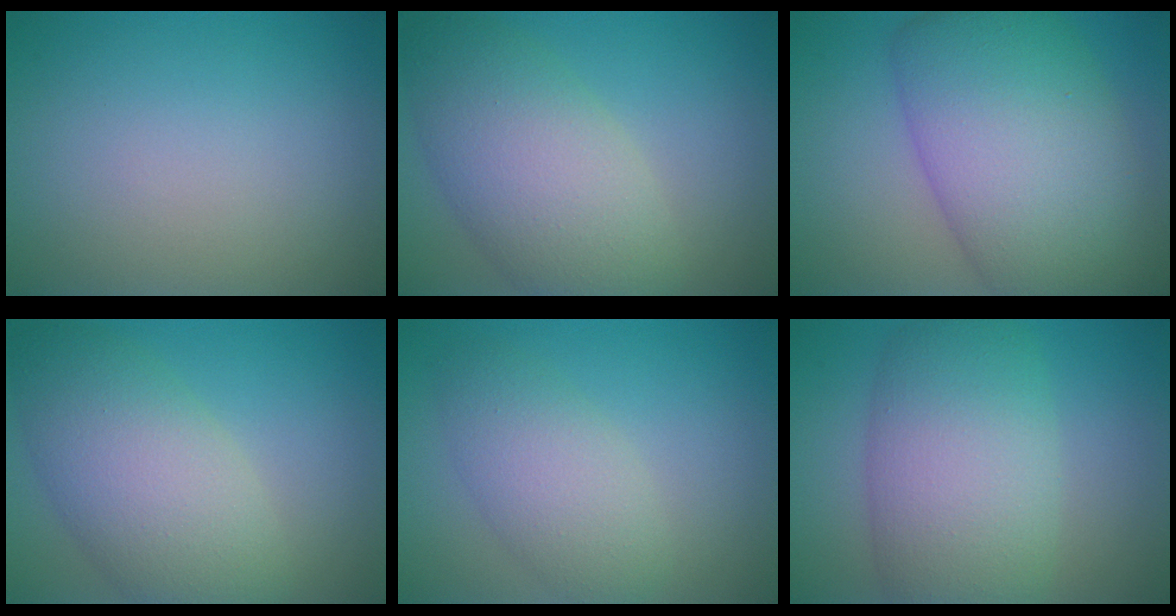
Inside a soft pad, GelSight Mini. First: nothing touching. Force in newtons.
{"total": 7.9, "press": 7.8, "slide": 0.2}
{"total": 12.3, "press": 12.2, "slide": 0.6}
{"total": 7.9, "press": 7.8, "slide": 0.2}
{"total": 4.1, "press": 4.1, "slide": 0.2}
{"total": 8.8, "press": 8.8, "slide": 0.5}